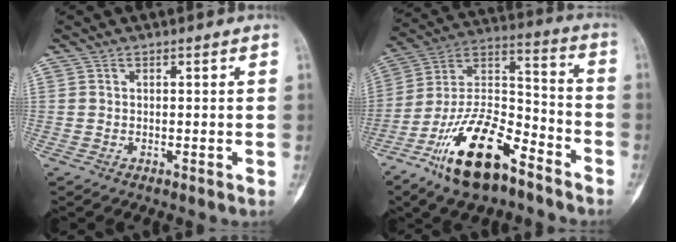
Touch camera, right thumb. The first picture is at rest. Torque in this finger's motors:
{"motor_torque": [0.64, 0.65, 1.61, -1.16, 0.51]}